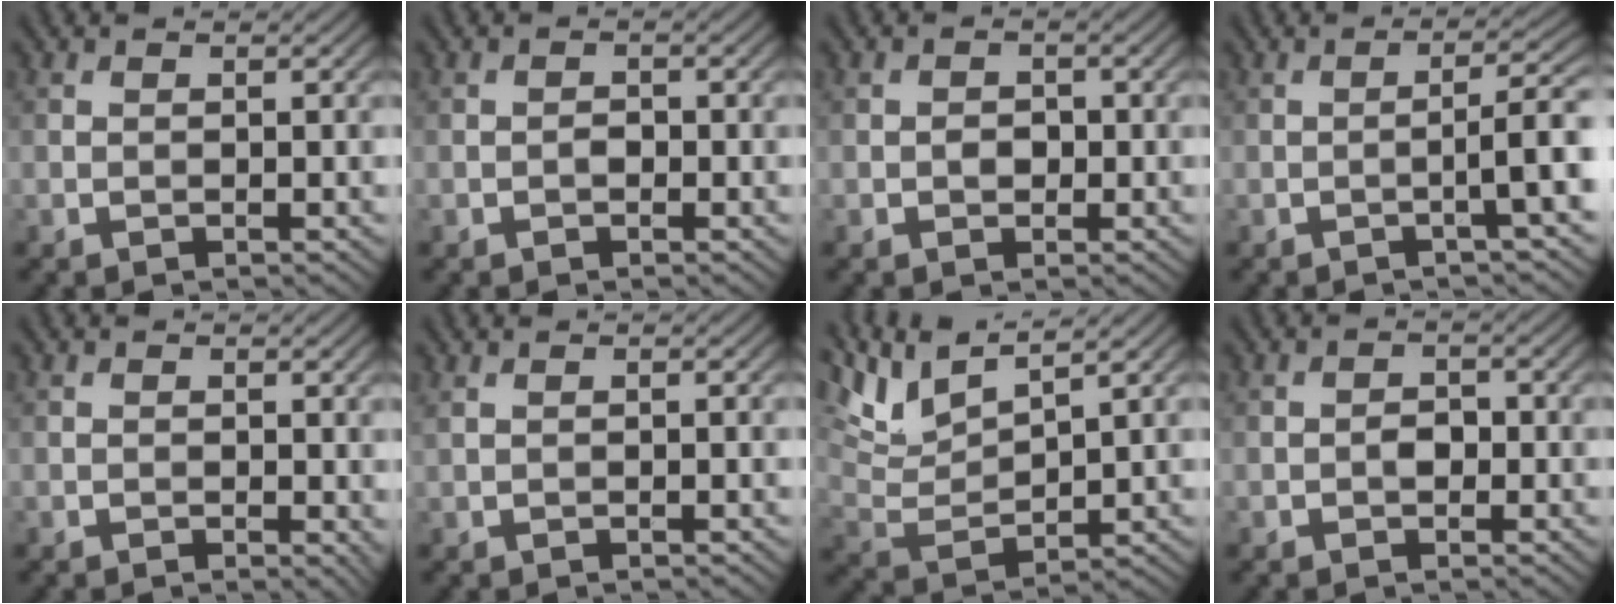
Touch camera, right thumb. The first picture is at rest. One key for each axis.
{"total": 1.0, "fx": -0.5, "fy": 0.6, "fz": 0.5, "tx": -0.009, "ty": 0.002, "tz": -0.011}
{"total": 1.5, "fx": -0.4, "fy": 1.3, "fz": 0.8, "tx": -0.015, "ty": -0.003, "tz": -0.009}
{"total": 4.9, "fx": -1.4, "fy": 0.4, "fz": 4.7, "tx": -0.074, "ty": 0.019, "tz": -0.035}
{"total": 1.1, "fx": 0.0, "fy": 0.7, "fz": 0.9, "tx": -0.010, "ty": -0.006, "tz": 0.000}
{"total": 0.8, "fx": 0.5, "fy": 0.1, "fz": 0.6, "tx": -0.020, "ty": 0.004, "tz": 0.007}
{"total": 8.4, "fx": 6.1, "fy": 2.1, "fz": 5.3, "tx": -0.127, "ty": 0.010, "tz": 0.128}
{"total": 1.5, "fx": -0.5, "fy": 1.1, "fz": 0.9, "tx": -0.017, "ty": 0.000, "tz": -0.013}